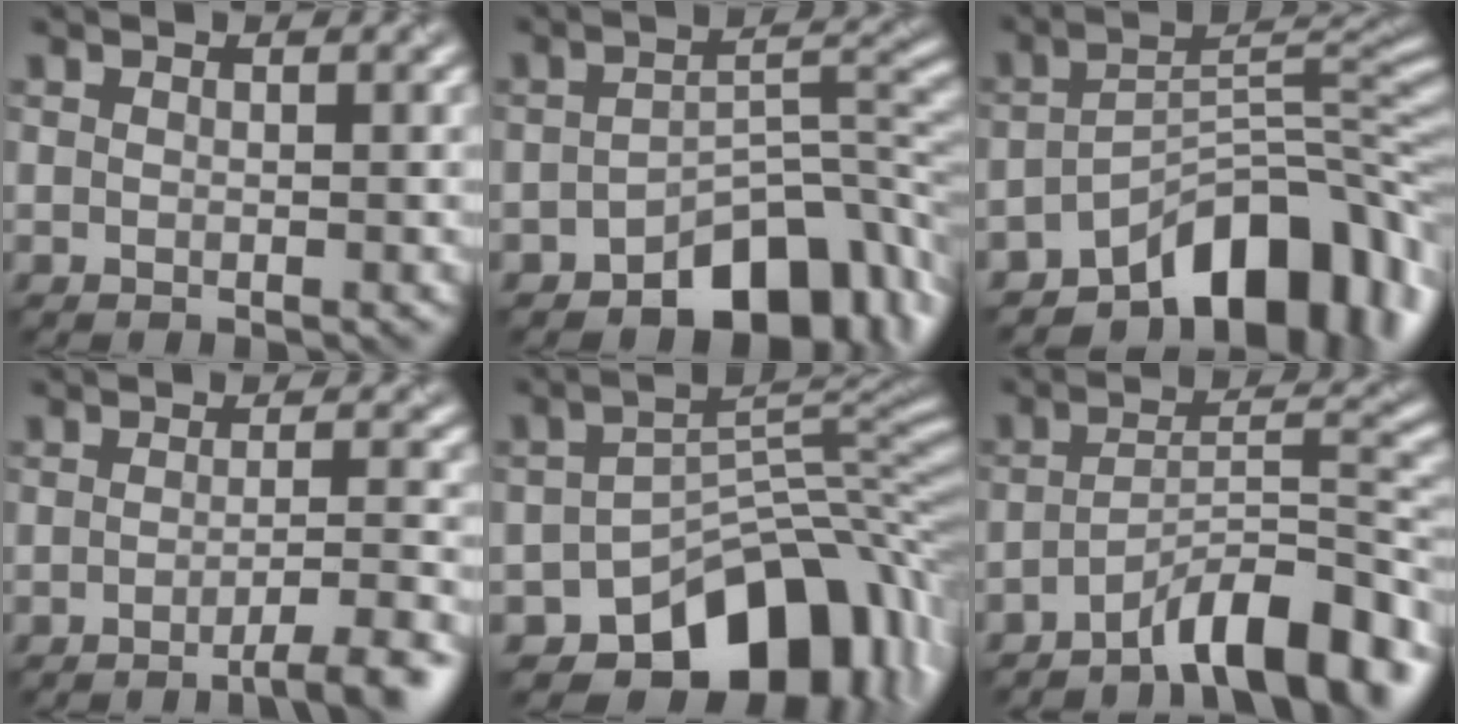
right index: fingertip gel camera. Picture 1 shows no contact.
{"total": 7.5, "force": [-4.7, 3.7, 4.4], "torque": [-0.045, 0.003, -0.078]}
{"total": 10.7, "force": [-7.0, 4.6, 6.6], "torque": [-0.070, 0.002, -0.122]}
{"total": 4.8, "force": [-3.2, 0.7, 3.5], "torque": [-0.048, 0.006, -0.047]}
{"total": 12.5, "force": [-7.9, 6.9, 6.7], "torque": [-0.081, -0.005, -0.132]}
{"total": 8.8, "force": [-6.0, 2.0, 6.1], "torque": [-0.085, 0.014, -0.100]}